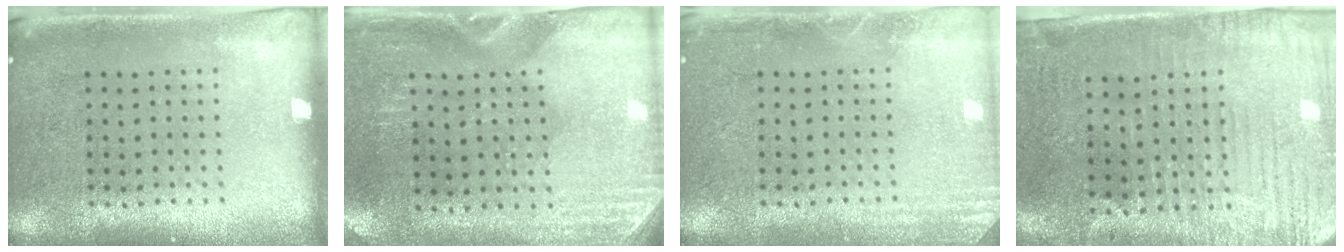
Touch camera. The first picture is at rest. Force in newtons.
{"total": 2.8, "press": 2.5, "slide": 1.3}
{"total": 2.0, "press": 2.0, "slide": 0.4}
{"total": 3.1, "press": 2.6, "slide": 1.6}